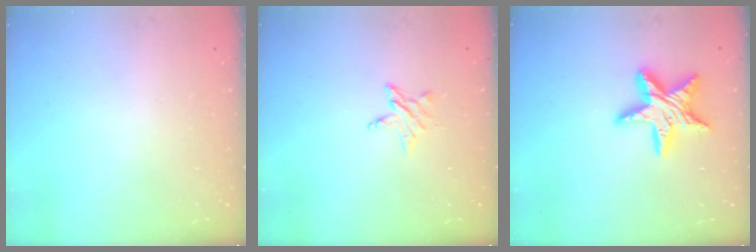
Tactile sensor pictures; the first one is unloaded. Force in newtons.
{"total": 5.0, "press": 5.0, "slide": 0.6}
{"total": 15.2, "press": 15.2, "slide": 1.1}